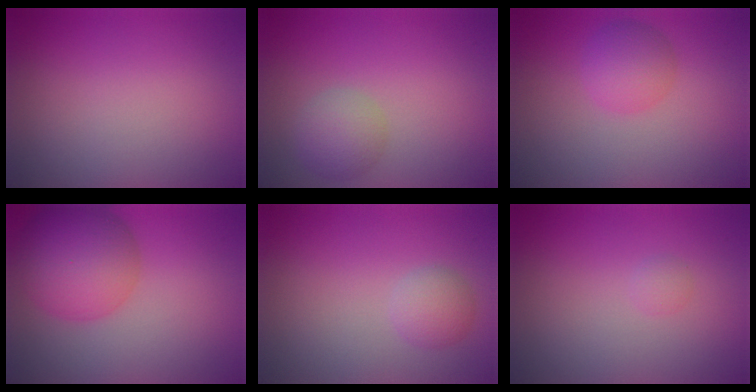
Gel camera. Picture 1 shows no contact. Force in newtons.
{"total": 2.6, "press": 2.6, "slide": 0.0}
{"total": 2.7, "press": 2.7, "slide": 0.1}
{"total": 7.2, "press": 7.2, "slide": 0.2}
{"total": 1.8, "press": 1.8, "slide": 0.1}
{"total": 0.6, "press": 0.6, "slide": 0.1}